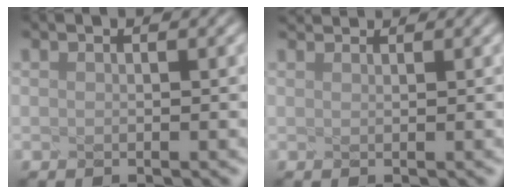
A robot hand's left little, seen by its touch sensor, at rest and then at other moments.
{"total": 2.3, "force": [2.1, 0.4, 0.6], "torque": [-0.014, 0.022, 0.032]}